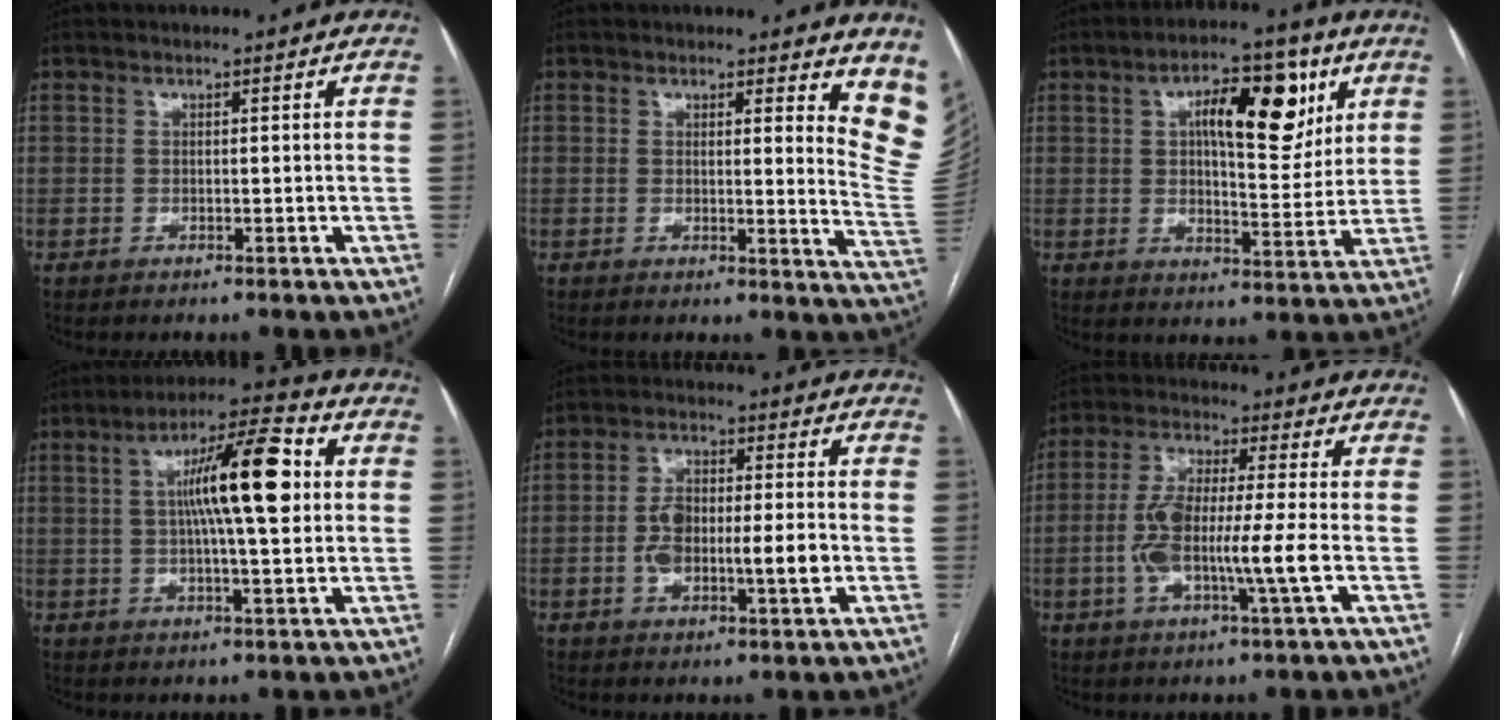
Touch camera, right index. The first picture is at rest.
{"total": 9.2, "force": [6.5, 1.9, 6.2], "torque": [-0.054, -0.035, 0.044]}
{"total": 12.6, "force": [4.7, 4.5, 10.8], "torque": [-0.160, 0.022, 0.071]}
{"total": 13.6, "force": [2.4, 1.7, 13.3], "torque": [-0.220, 0.023, 0.035]}
{"total": 9.7, "force": [-1.5, 3.1, 9.1], "torque": [-0.164, 0.014, -0.022]}
{"total": 11.1, "force": [-2.1, 0.6, 10.9], "torque": [-0.215, 0.002, -0.044]}